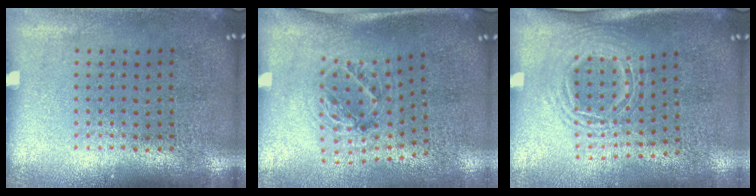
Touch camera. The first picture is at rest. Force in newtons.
{"total": 1.2, "press": 1.1, "slide": 0.5}
{"total": 1.6, "press": 1.3, "slide": 1.0}